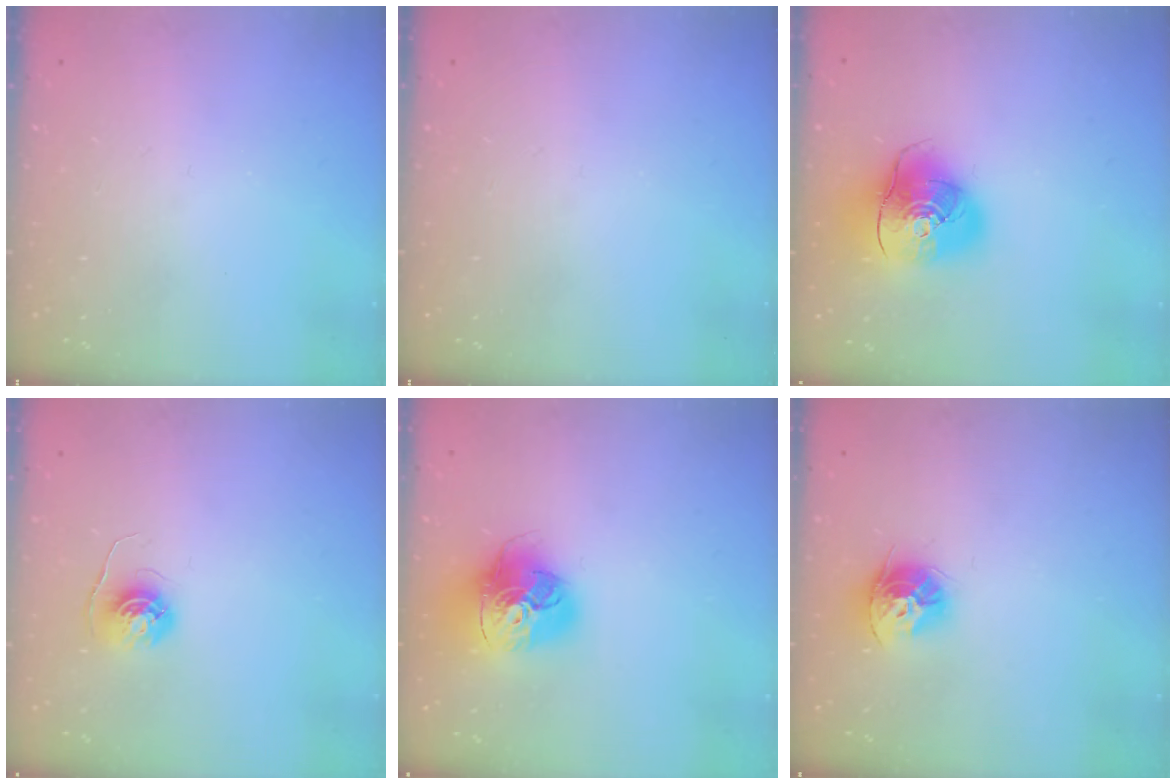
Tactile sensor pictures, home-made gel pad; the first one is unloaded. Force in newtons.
{"total": 0.0}
{"total": 14.0, "press": 13.8, "slide": 2.3}
{"total": 5.6, "press": 5.5, "slide": 0.4}
{"total": 17.5, "press": 17.4, "slide": 1.9}
{"total": 11.1, "press": 11.0, "slide": 0.9}